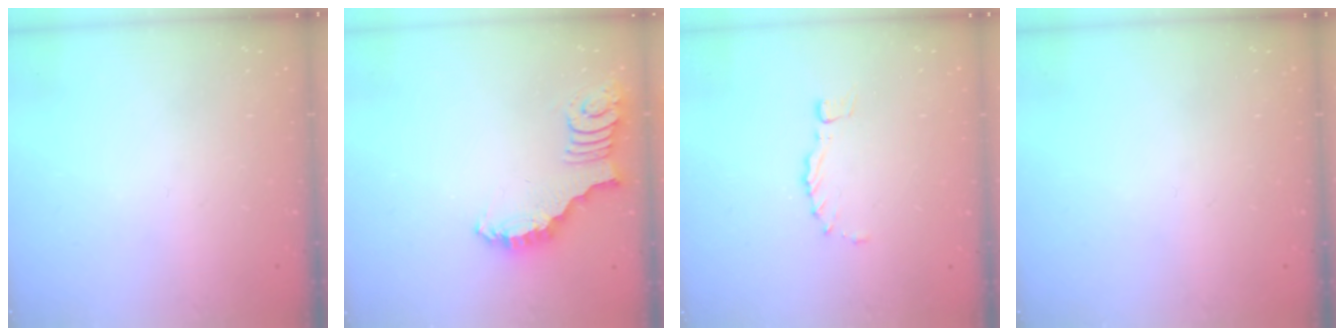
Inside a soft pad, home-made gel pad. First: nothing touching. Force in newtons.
{"total": 2.7, "press": 2.7, "slide": 0.6}
{"total": 0.8, "press": 0.7, "slide": 0.3}
{"total": 0.0}